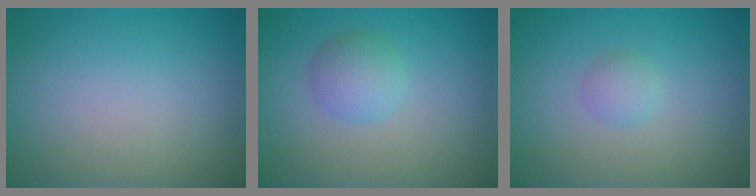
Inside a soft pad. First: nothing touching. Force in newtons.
{"total": 2.6, "press": 2.6, "slide": 0.1}
{"total": 1.4, "press": 1.4, "slide": 0.0}